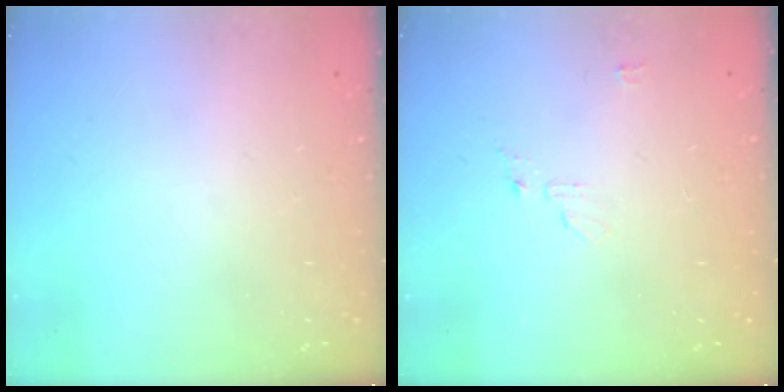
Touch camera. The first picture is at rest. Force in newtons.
{"total": 3.9, "press": 3.9, "slide": 0.3}